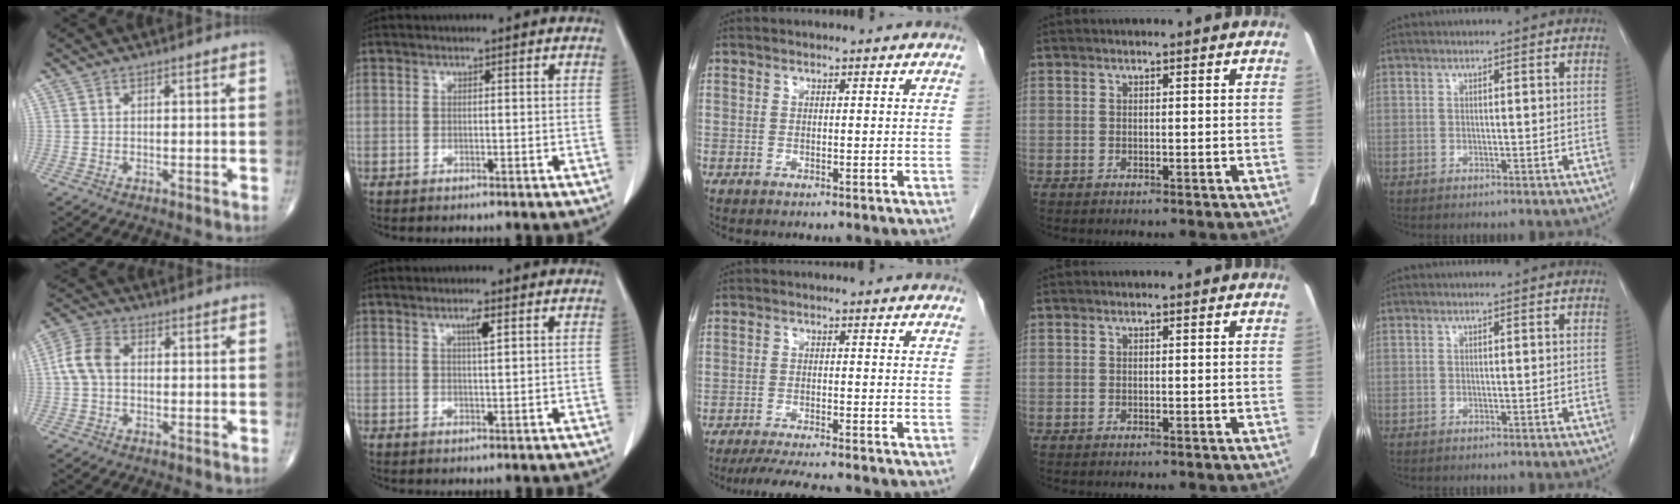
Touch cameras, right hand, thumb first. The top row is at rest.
{"thumb": {"total": 6.5, "force": [0.3, 4.5, 4.8], "torque": [-0.101, 0.020, -0.002]}, "index": {"total": 2.3, "force": [1.1, 0.1, 2.0], "torque": [-0.036, -0.002, 0.018]}, "middle": {"total": 8.4, "force": [-7.4, 0.5, 3.9], "torque": [-0.058, -0.019, -0.115]}}